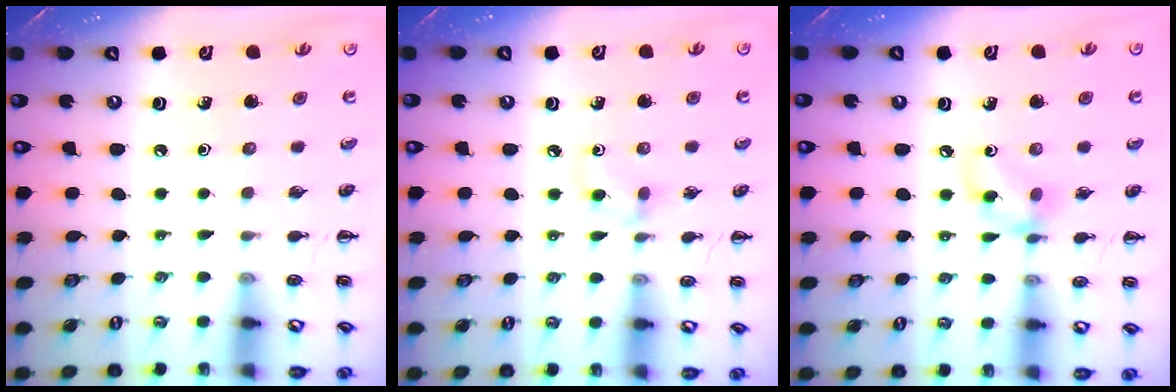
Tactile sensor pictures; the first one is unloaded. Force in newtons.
{"total": 4.8, "press": 4.4, "slide": 2.0}
{"total": 7.5, "press": 7.5, "slide": 0.9}